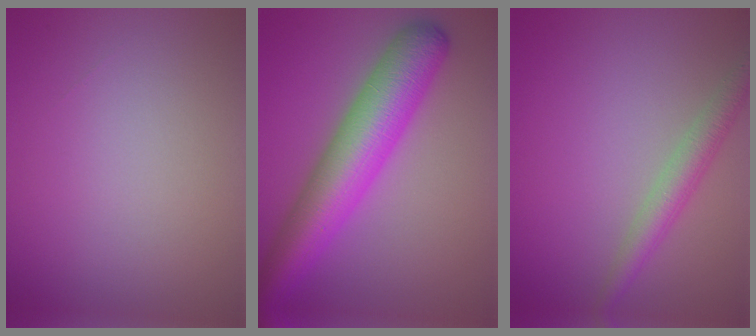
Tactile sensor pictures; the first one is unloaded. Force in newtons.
{"total": 9.0, "press": 9.0, "slide": 0.2}
{"total": 3.0, "press": 3.0, "slide": 0.1}